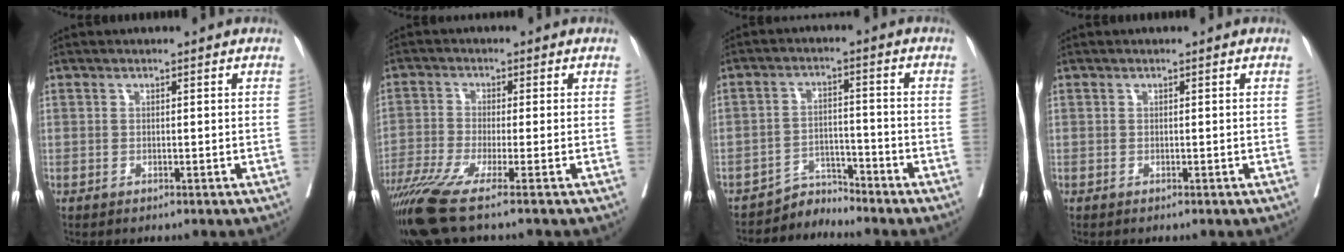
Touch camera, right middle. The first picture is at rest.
{"total": 10.7, "force": [-7.5, -0.5, 7.6], "torque": [-0.137, -0.029, -0.135]}
{"total": 3.9, "force": [-3.7, 0.2, -1.1], "torque": [0.029, 0.004, -0.063]}
{"total": 0.0}